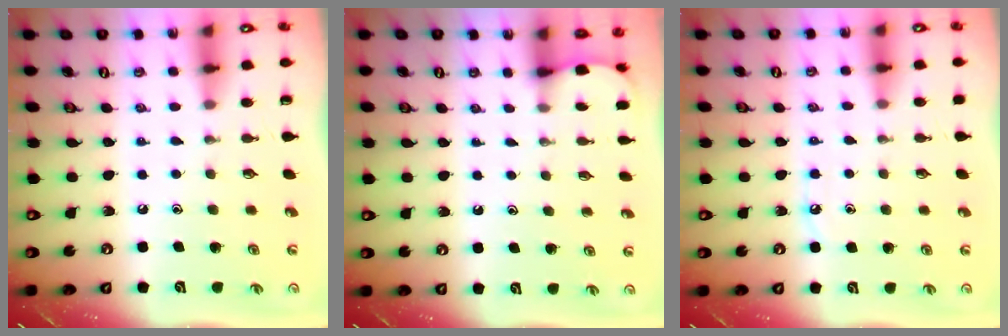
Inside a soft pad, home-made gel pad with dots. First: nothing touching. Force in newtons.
{"total": 1.3, "press": 1.3, "slide": 0.1}
{"total": 3.9, "press": 3.9, "slide": 0.5}